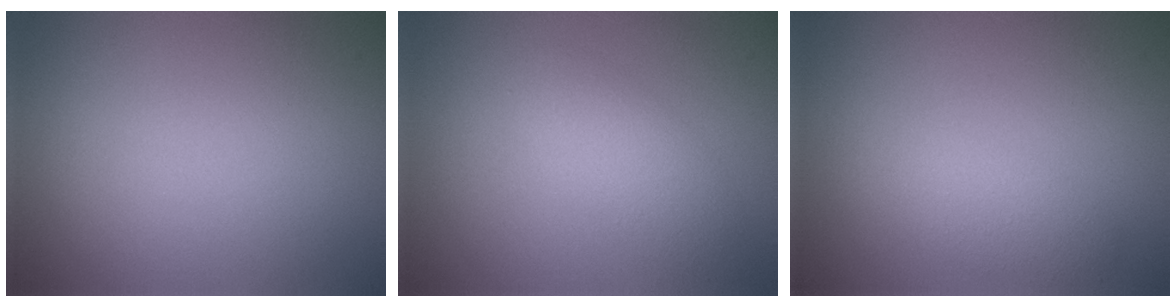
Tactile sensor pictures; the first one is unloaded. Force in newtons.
{"total": 2.8, "press": 2.8, "slide": 0.2}
{"total": 2.5, "press": 2.5, "slide": 0.1}